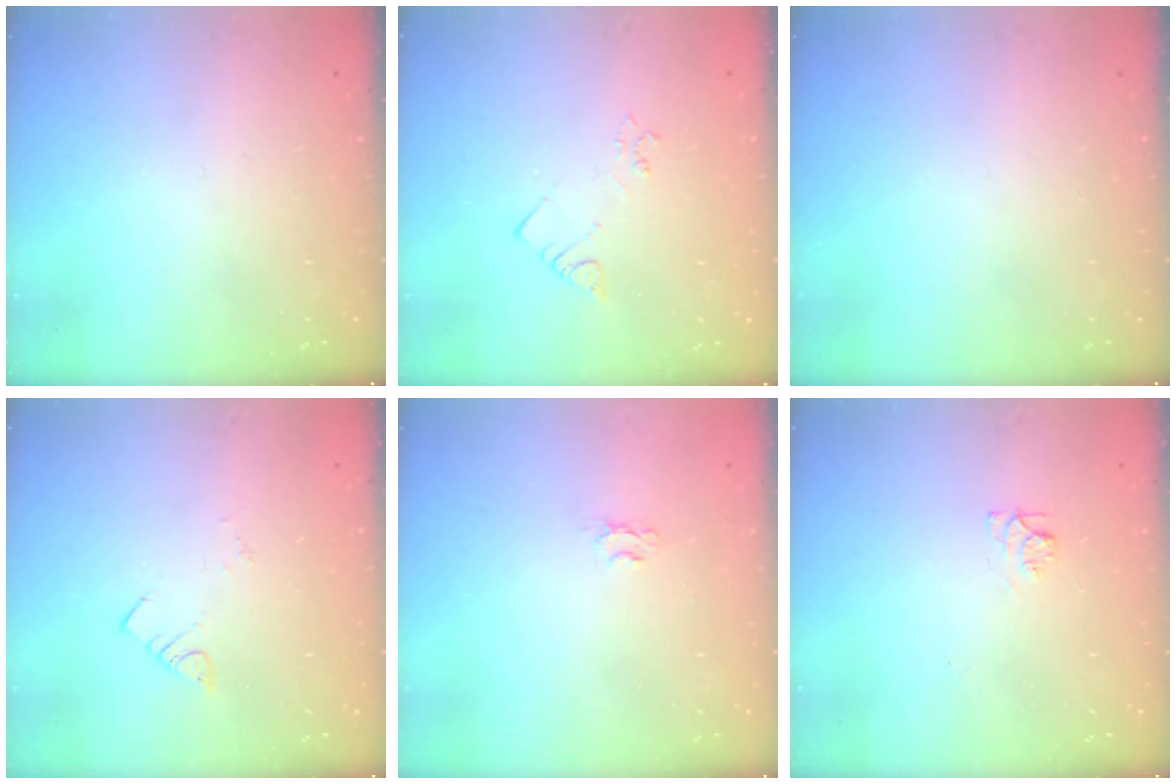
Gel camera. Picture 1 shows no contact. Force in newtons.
{"total": 3.1, "press": 3.1, "slide": 0.5}
{"total": 0.0}
{"total": 2.0, "press": 2.0, "slide": 0.1}
{"total": 2.0, "press": 2.0, "slide": 0.3}
{"total": 6.2, "press": 6.2, "slide": 0.7}